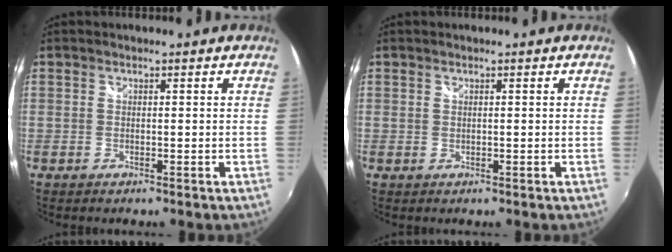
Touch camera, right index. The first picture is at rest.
{"total": 0.0}